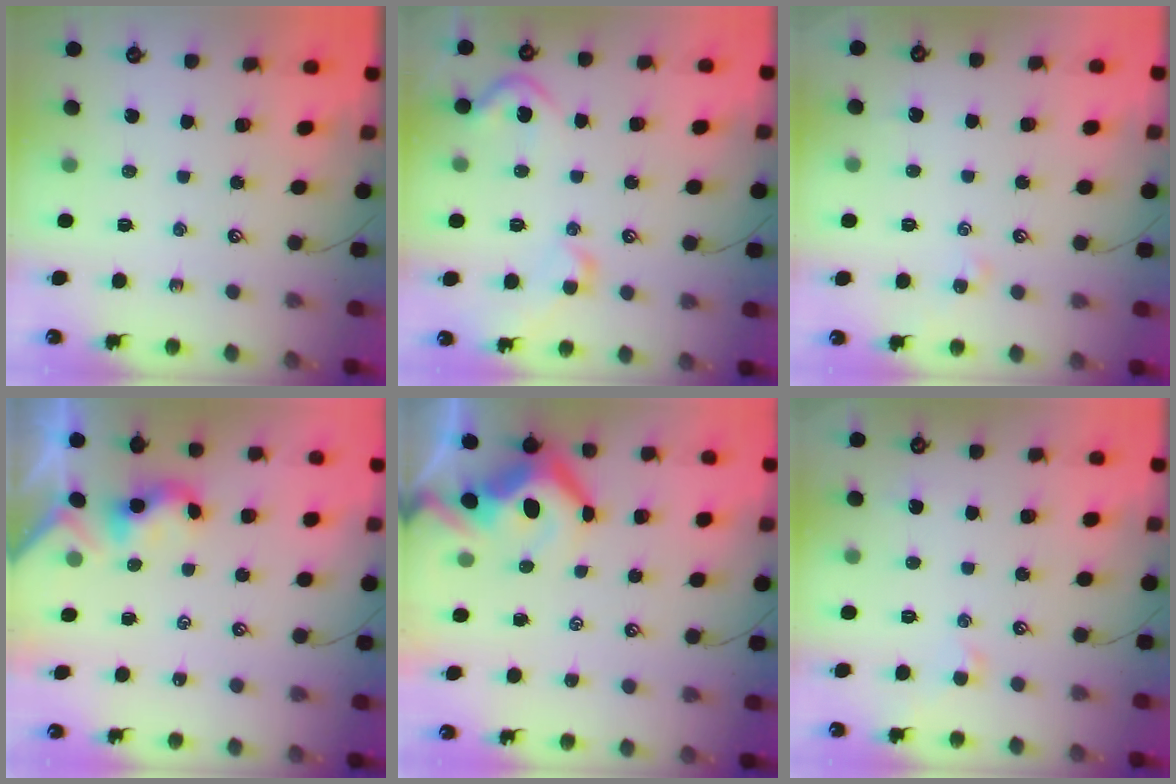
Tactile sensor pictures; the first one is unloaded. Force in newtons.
{"total": 6.4, "press": 6.3, "slide": 0.9}
{"total": 0.0}
{"total": 2.0, "press": 2.0, "slide": 0.3}
{"total": 10.1, "press": 10.0, "slide": 1.4}
{"total": 1.1, "press": 1.1, "slide": 0.4}